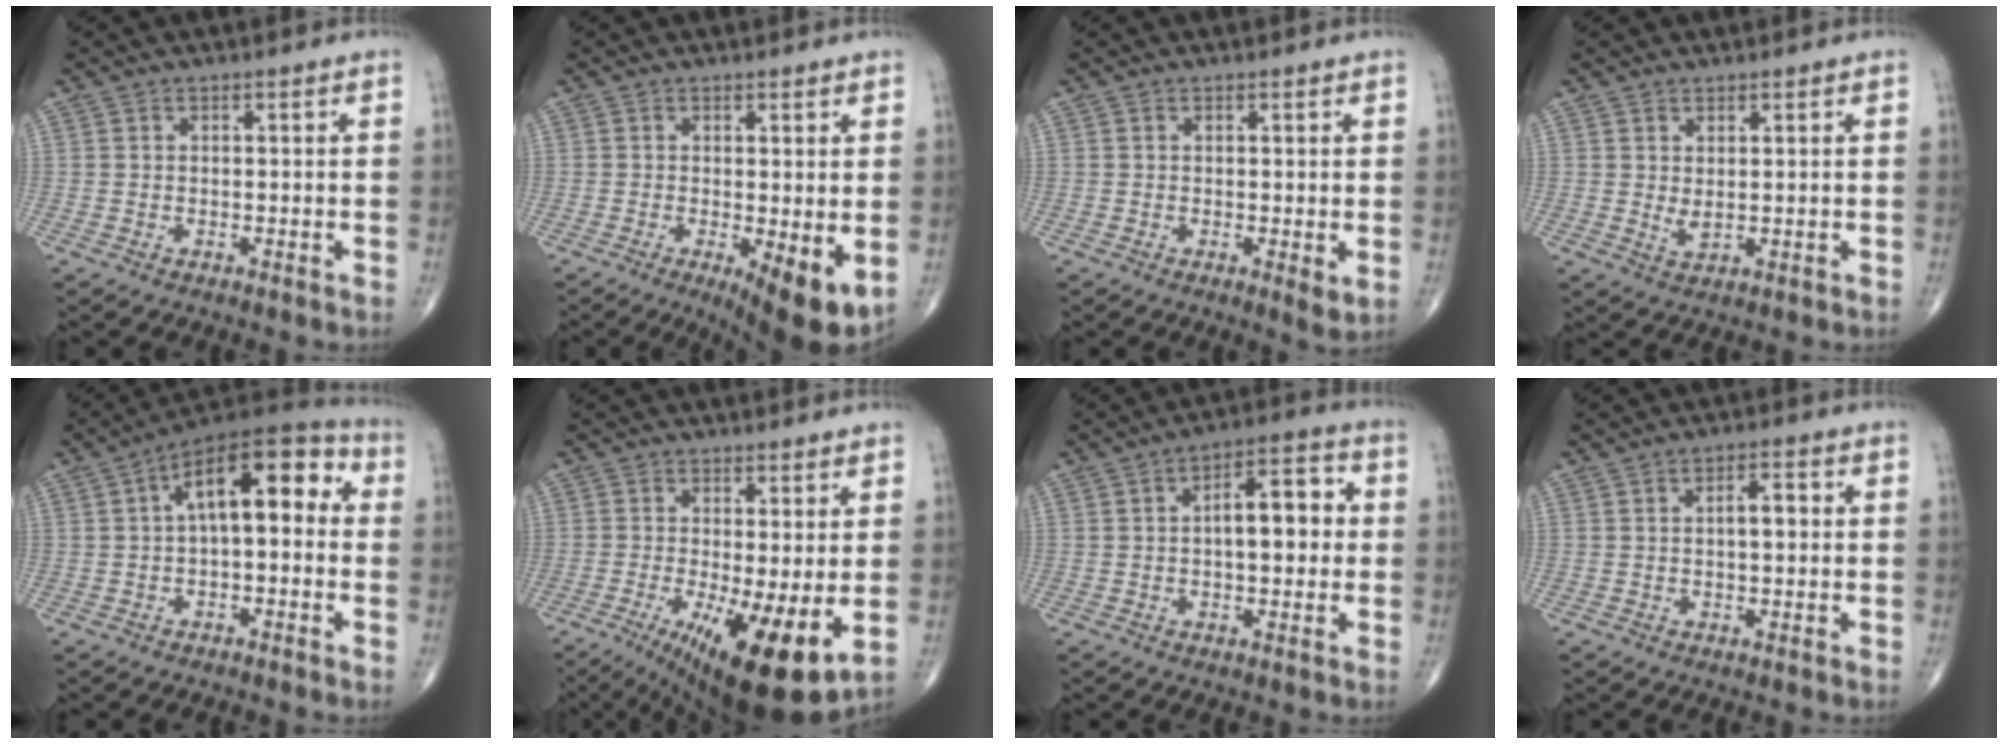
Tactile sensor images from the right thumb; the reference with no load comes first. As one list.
[{"total": 8.2, "force": [-1.7, 2.4, 7.6], "torque": [-0.108, -0.023, -0.023]}, {"total": 2.3, "force": [-0.1, 0.5, 2.2], "torque": [-0.033, -0.010, -0.004]}, {"total": 2.0, "force": [0.5, 0.9, 1.7], "torque": [-0.028, -0.010, 0.014]}, {"total": 14.8, "force": [2.1, 7.0, 12.9], "torque": [-0.170, 0.043, 0.023]}, {"total": 14.3, "force": [-3.5, 3.8, 13.3], "torque": [-0.200, -0.023, -0.041]}, {"total": 10.1, "force": [0.7, 4.6, 9.0], "torque": [-0.114, 0.024, 0.005]}, {"total": 3.7, "force": [0.3, 1.5, 3.3], "torque": [-0.049, 0.008, 0.003]}]